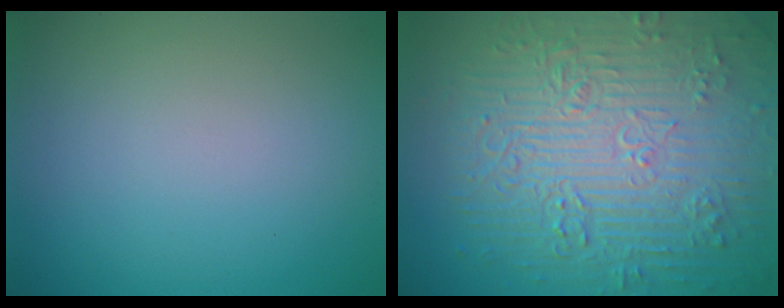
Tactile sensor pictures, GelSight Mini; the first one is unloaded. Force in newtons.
{"total": 11.8, "press": 7.8, "slide": 8.8}